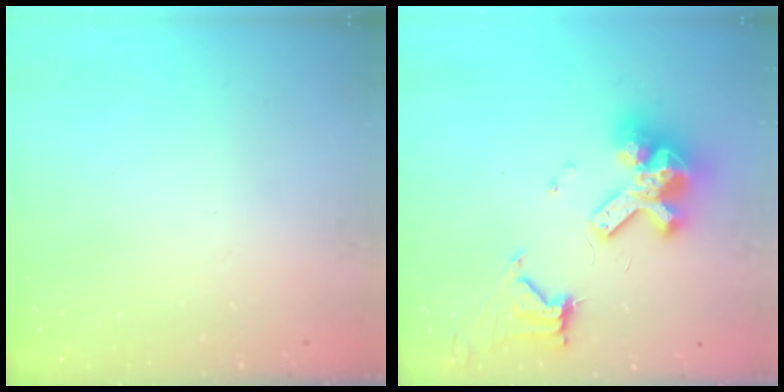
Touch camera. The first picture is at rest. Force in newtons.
{"total": 15.0, "press": 14.9, "slide": 1.9}